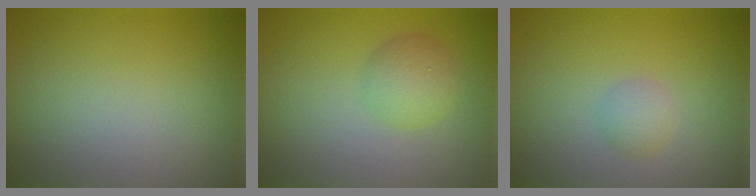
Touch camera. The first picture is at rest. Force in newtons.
{"total": 2.6, "press": 2.6, "slide": 0.1}
{"total": 1.4, "press": 1.4, "slide": 0.1}